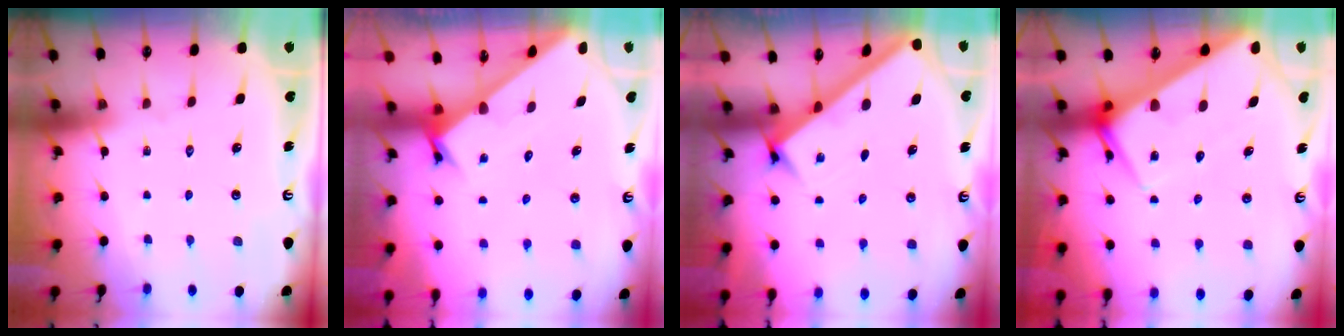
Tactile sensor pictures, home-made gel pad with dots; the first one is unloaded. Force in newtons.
{"total": 2.4, "press": 2.4, "slide": 0.1}
{"total": 2.5, "press": 2.5, "slide": 0.3}
{"total": 7.7, "press": 7.6, "slide": 0.7}